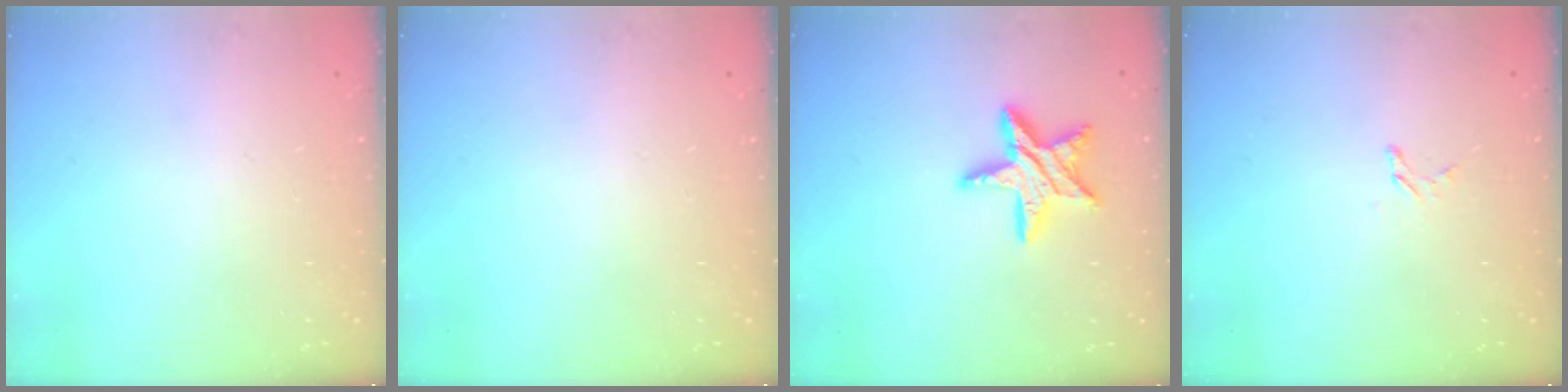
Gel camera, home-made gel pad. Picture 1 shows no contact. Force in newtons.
{"total": 0.0}
{"total": 13.6, "press": 13.5, "slide": 1.1}
{"total": 2.4, "press": 2.4, "slide": 0.2}